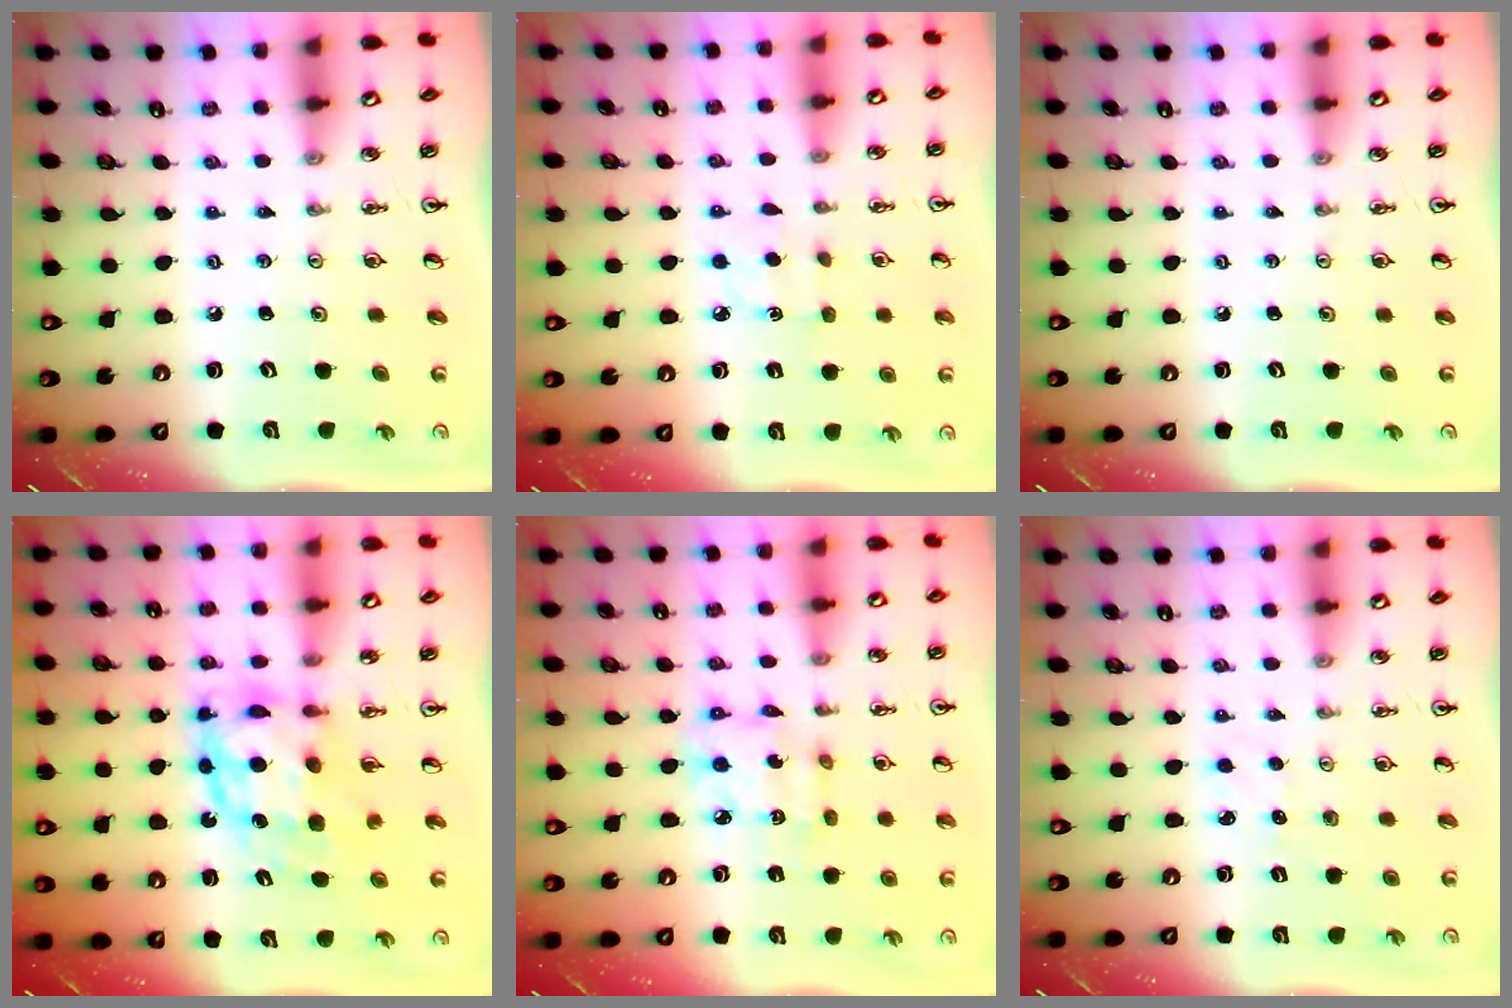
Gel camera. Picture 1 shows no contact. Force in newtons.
{"total": 4.6, "press": 4.5, "slide": 0.6}
{"total": 0.0}
{"total": 9.0, "press": 9.0, "slide": 1.0}
{"total": 6.8, "press": 6.8, "slide": 0.3}
{"total": 2.9, "press": 2.9, "slide": 0.4}